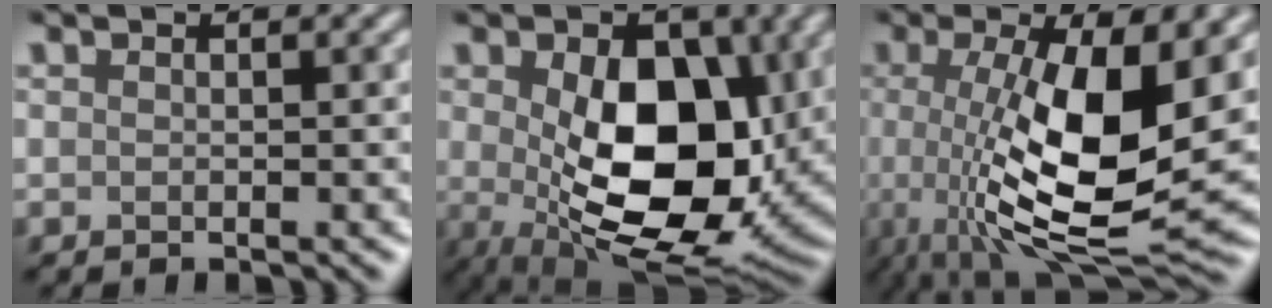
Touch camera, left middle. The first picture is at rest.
{"total": 12.4, "force": [0.6, 7.3, 10.1], "torque": [-0.153, -0.015, 0.017]}
{"total": 11.8, "force": [0.2, 3.8, 11.2], "torque": [-0.191, -0.016, 0.004]}